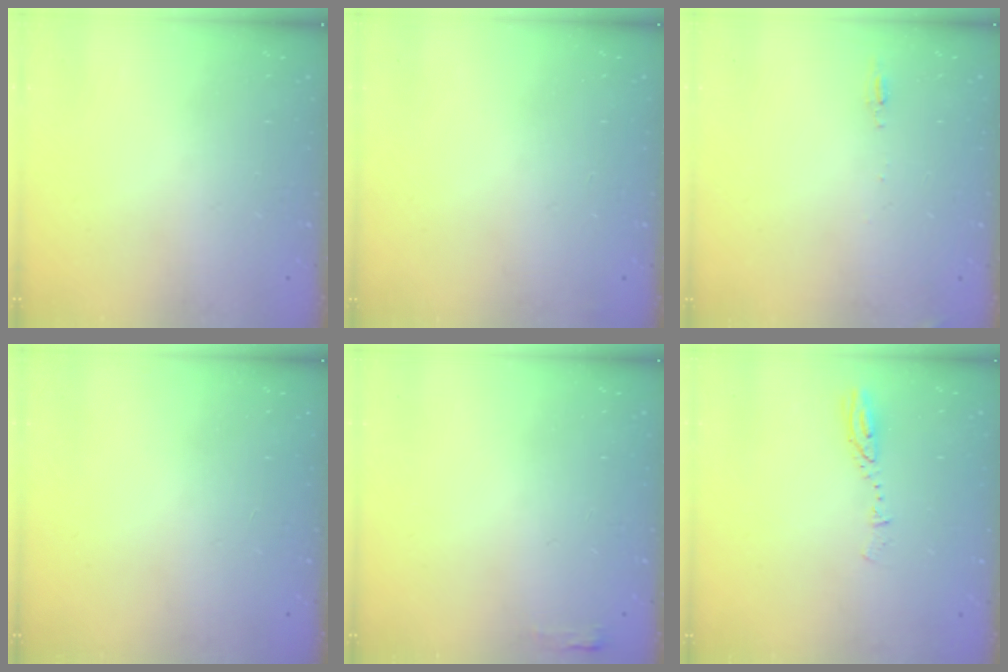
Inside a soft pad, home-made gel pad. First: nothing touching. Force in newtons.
{"total": 8.9, "press": 3.1, "slide": 8.3}
{"total": 5.0, "press": 4.7, "slide": 1.7}
{"total": 0.0}
{"total": 2.7, "press": 2.6, "slide": 0.8}
{"total": 3.8, "press": 3.8, "slide": 0.4}